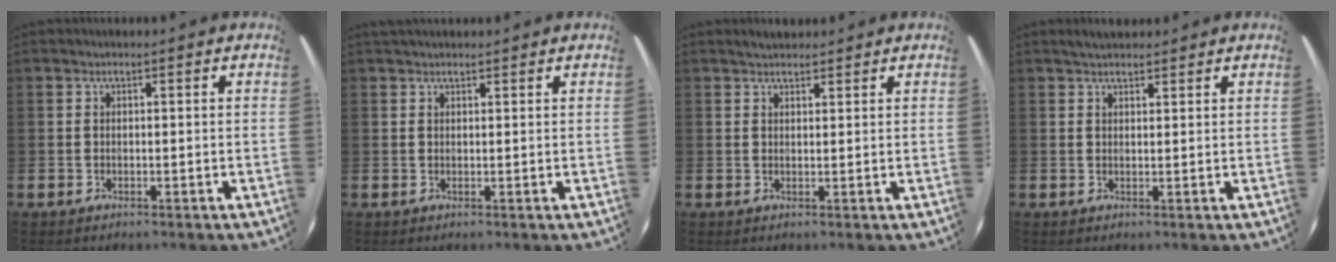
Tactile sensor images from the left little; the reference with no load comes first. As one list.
[{"total": 1.1, "force": [1.0, 0.3, 0.1], "torque": [-0.003, 0.003, 0.020]}, {"total": 1.8, "force": [1.7, 0.6, 0.1], "torque": [0.005, 0.003, 0.032]}, {"total": 2.1, "force": [2.0, 0.7, 0.4], "torque": [-0.002, 0.004, 0.037]}]